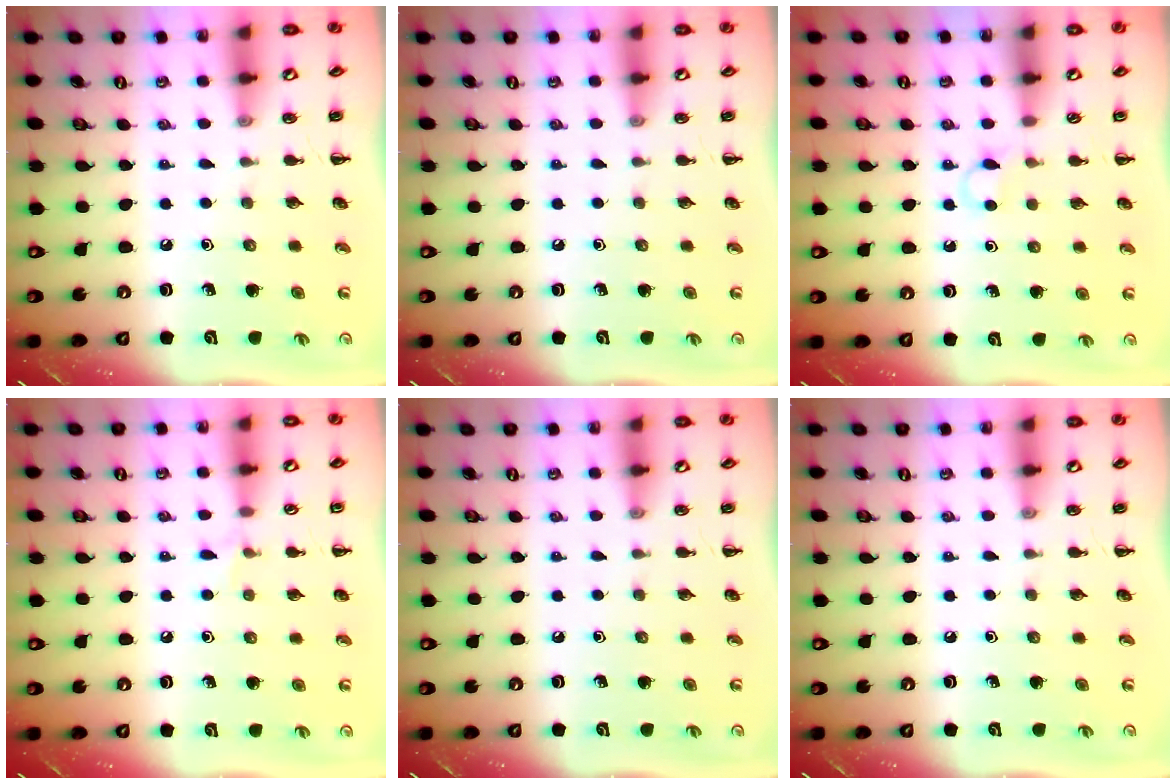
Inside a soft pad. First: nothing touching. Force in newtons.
{"total": 0.0}
{"total": 3.1, "press": 2.9, "slide": 1.0}
{"total": 4.3, "press": 4.1, "slide": 1.5}
{"total": 0.0}
{"total": 0.0}